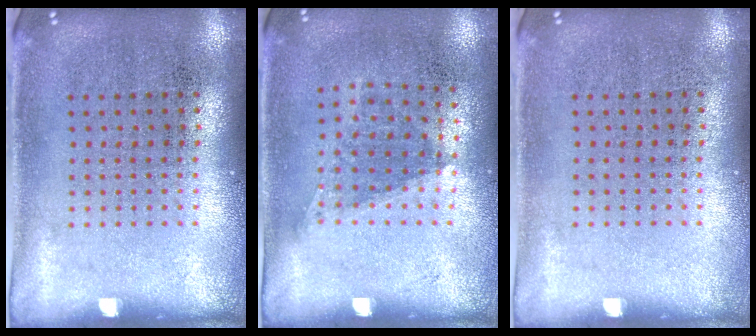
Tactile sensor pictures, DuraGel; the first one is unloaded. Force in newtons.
{"total": 1.1, "press": 0.8, "slide": 0.8}
{"total": 0.0}